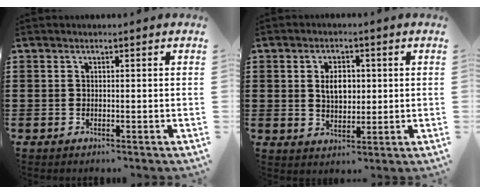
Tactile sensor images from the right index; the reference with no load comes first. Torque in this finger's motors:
{"motor_torque": [0.11, 0.04, 0.21, 0.10]}